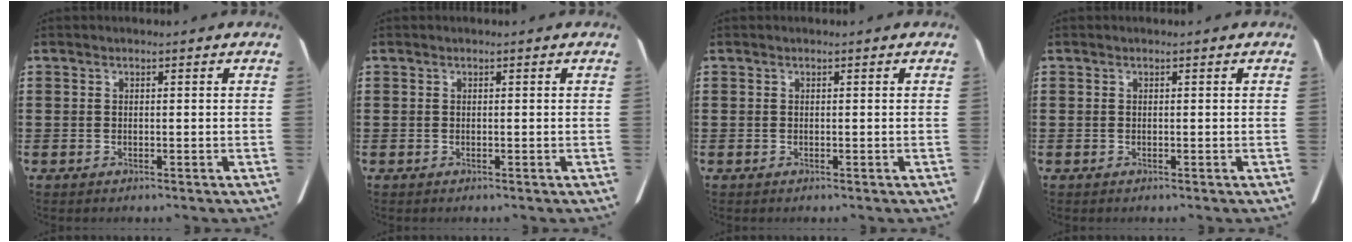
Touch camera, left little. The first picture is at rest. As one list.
[{"total": 0.0}, {"total": 0.0}, {"total": 0.0}]